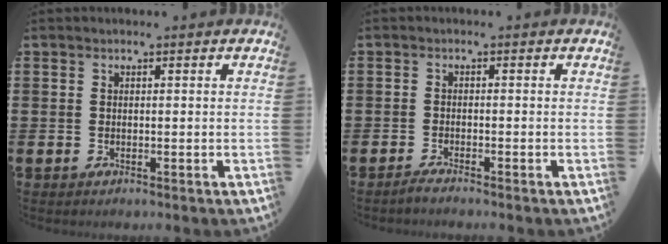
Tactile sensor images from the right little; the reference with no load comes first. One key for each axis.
{"total": 1.1, "fx": -0.9, "fy": -0.1, "fz": 0.5, "tx": -0.009, "ty": -0.002, "tz": -0.018}